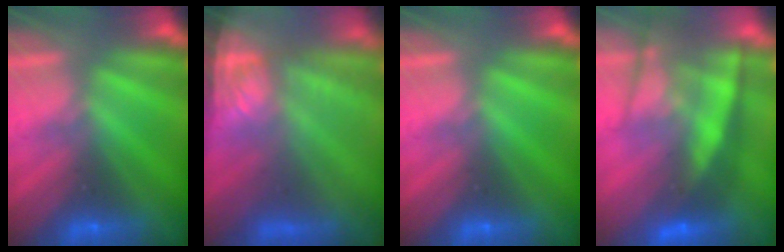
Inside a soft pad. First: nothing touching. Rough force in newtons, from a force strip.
{"total": 7.5}
{"total": 0.0}
{"total": 6.3}